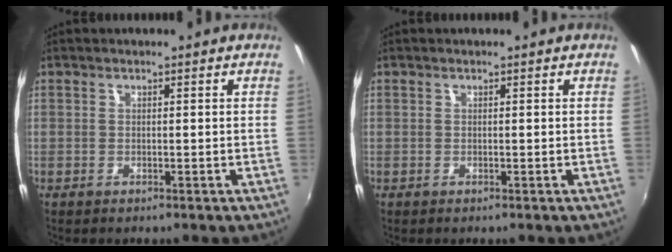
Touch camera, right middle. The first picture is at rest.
{"total": 0.0}